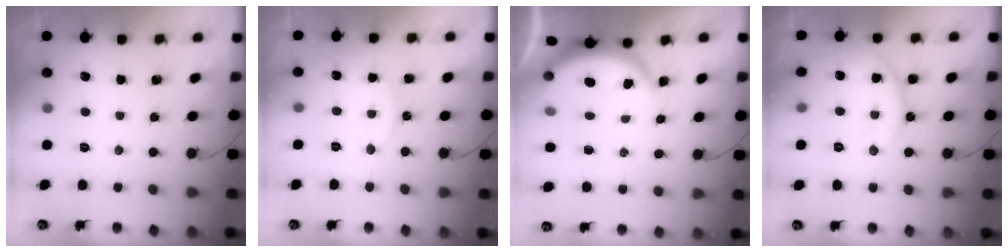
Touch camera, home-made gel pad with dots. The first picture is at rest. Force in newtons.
{"total": 7.7, "press": 7.7, "slide": 0.5}
{"total": 3.8, "press": 3.8, "slide": 0.3}
{"total": 11.8, "press": 11.8, "slide": 0.2}